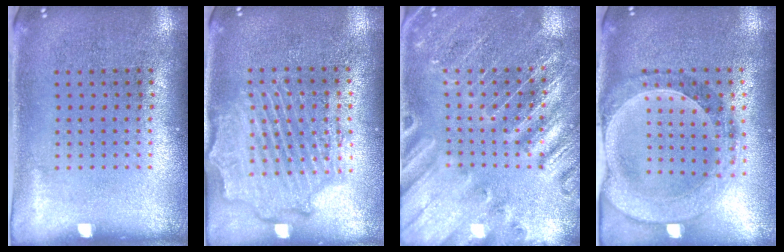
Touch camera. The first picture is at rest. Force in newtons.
{"total": 2.1, "press": 2.1, "slide": 0.5}
{"total": 2.8, "press": 2.8, "slide": 0.4}
{"total": 1.5, "press": 1.5, "slide": 0.3}